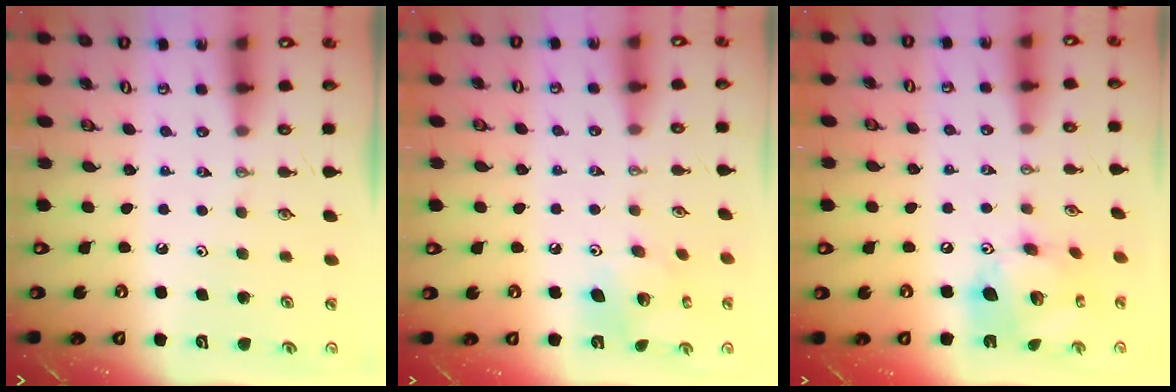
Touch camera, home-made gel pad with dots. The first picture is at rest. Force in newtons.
{"total": 9.6, "press": 9.6, "slide": 0.3}
{"total": 16.9, "press": 16.8, "slide": 1.5}